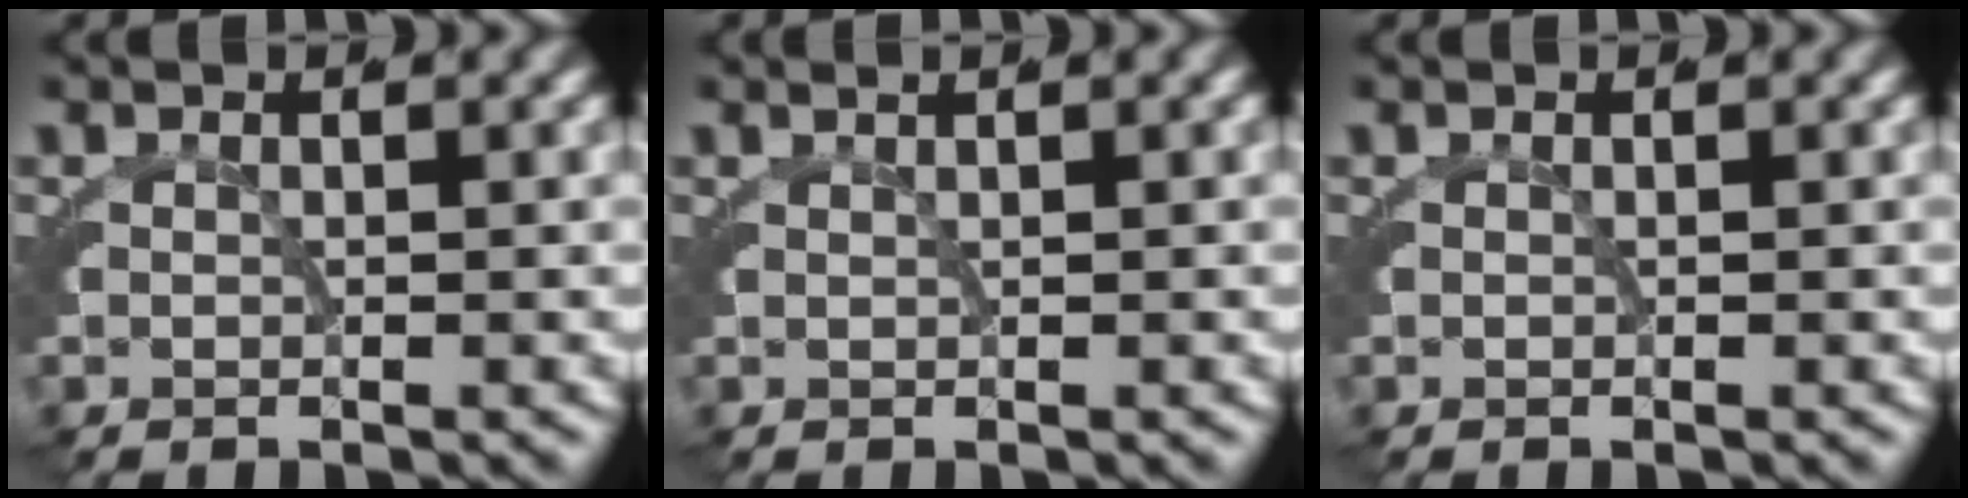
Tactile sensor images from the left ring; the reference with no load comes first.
{"total": 1.5, "force": [1.2, -0.4, 0.7], "torque": [0.003, 0.016, 0.017]}
{"total": 0.0}